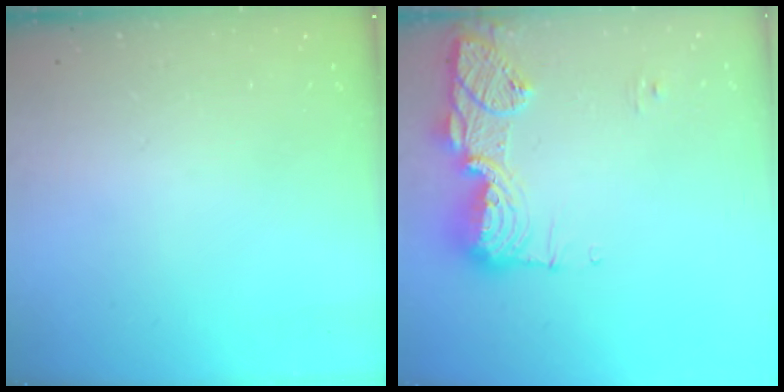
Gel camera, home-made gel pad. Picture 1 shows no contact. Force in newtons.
{"total": 14.7, "press": 14.7, "slide": 1.4}